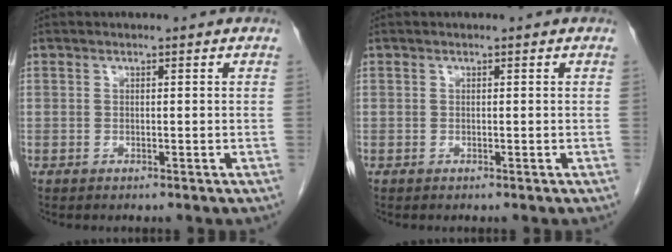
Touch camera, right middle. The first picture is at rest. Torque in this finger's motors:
{"motor_torque": [0.00, 0.00, -0.02, -0.01]}